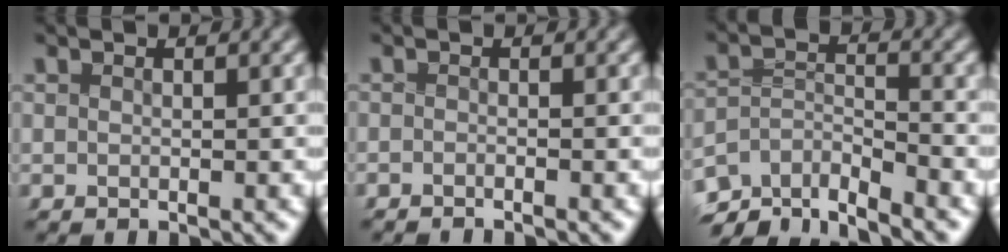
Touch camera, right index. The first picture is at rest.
{"total": 1.3, "force": [-1.3, 0.0, -0.2], "torque": [0.003, 0.002, -0.027]}
{"total": 7.3, "force": [-5.1, 4.0, 3.2], "torque": [-0.064, -0.021, -0.088]}